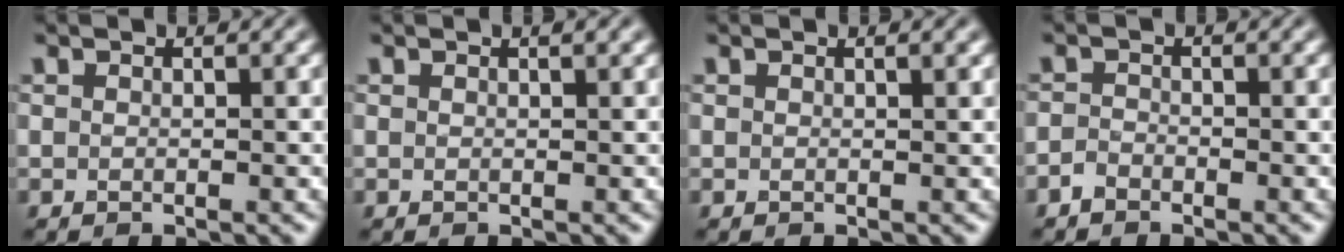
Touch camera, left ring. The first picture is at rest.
{"total": 0.7, "force": [0.4, 0.1, 0.6], "torque": [-0.010, 0.000, 0.007]}
{"total": 0.7, "force": [0.4, 0.2, 0.6], "torque": [-0.008, 0.001, 0.007]}
{"total": 1.2, "force": [-1.0, 0.5, 0.3], "torque": [-0.005, 0.000, -0.022]}